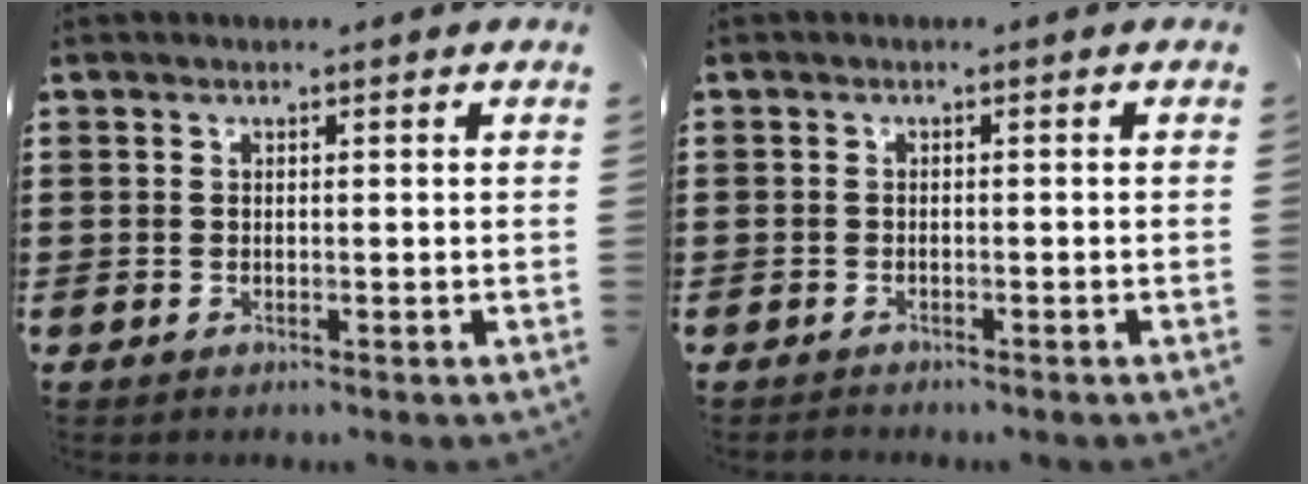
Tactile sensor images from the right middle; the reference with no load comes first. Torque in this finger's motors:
{"motor_torque": [0.70, 0.18, -1.05, -0.21]}